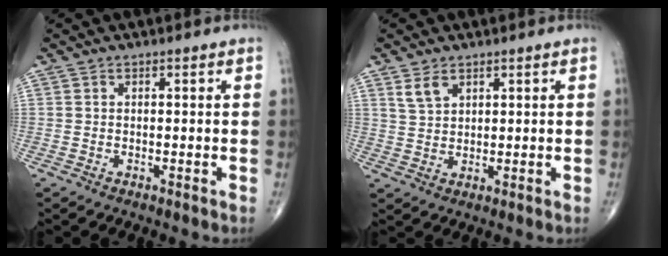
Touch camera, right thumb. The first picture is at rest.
{"total": 3.5, "force": [2.2, 2.0, 1.9], "torque": [-0.032, -0.009, 0.050]}